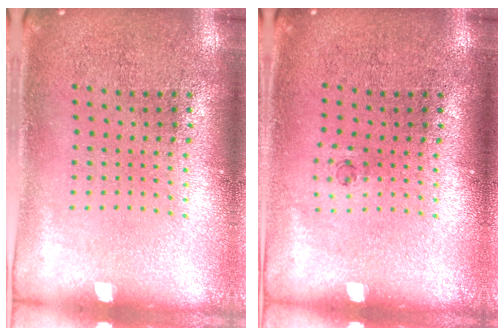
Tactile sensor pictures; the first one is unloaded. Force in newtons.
{"total": 0.6, "press": 0.3, "slide": 0.5}